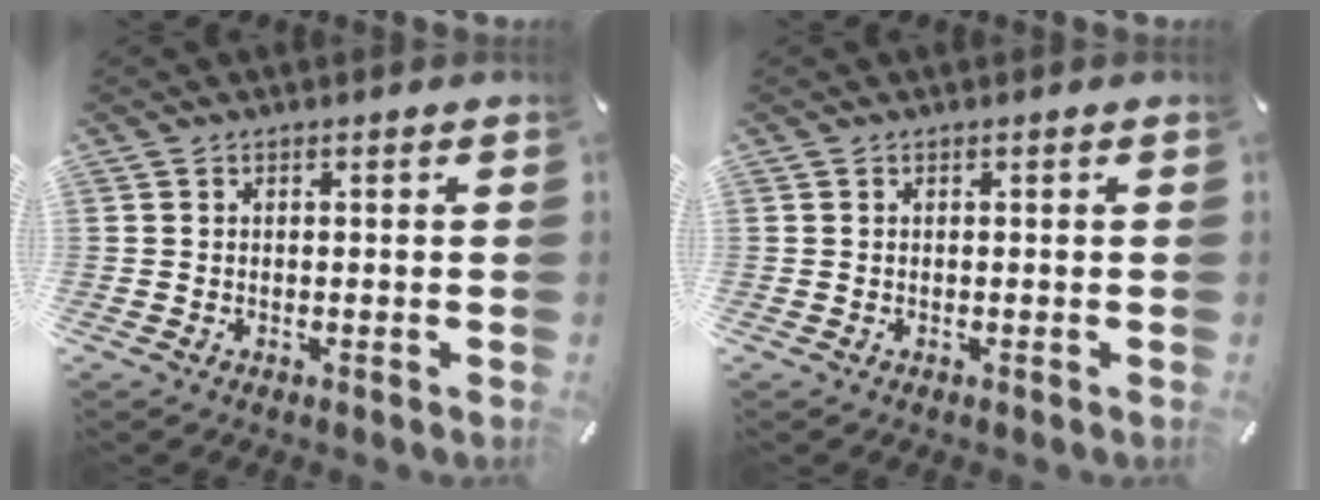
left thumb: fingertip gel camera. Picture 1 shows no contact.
{"total": 0.0}